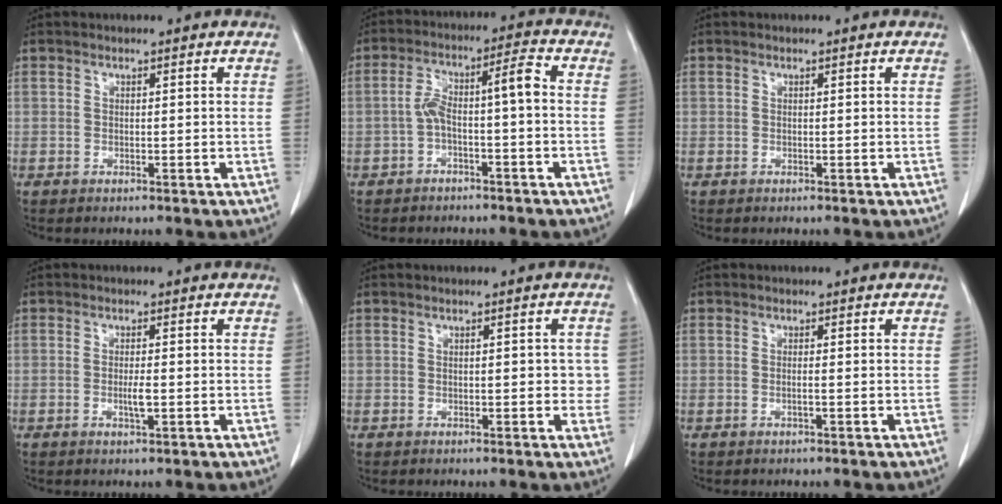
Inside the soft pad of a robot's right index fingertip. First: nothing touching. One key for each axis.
{"total": 6.5, "fx": -1.3, "fy": 1.0, "fz": 6.3, "tx": -0.120, "ty": 0.038, "tz": -0.022}
{"total": 0.0}
{"total": 2.1, "fx": -0.5, "fy": 0.3, "fz": 2.1, "tx": -0.042, "ty": -0.003, "tz": -0.007}
{"total": 3.2, "fx": 0.0, "fy": 1.5, "fz": 2.8, "tx": -0.027, "ty": 0.004, "tz": -0.002}
{"total": 0.7, "fx": -0.2, "fy": 0.0, "fz": 0.7, "tx": -0.014, "ty": 0.000, "tz": -0.002}